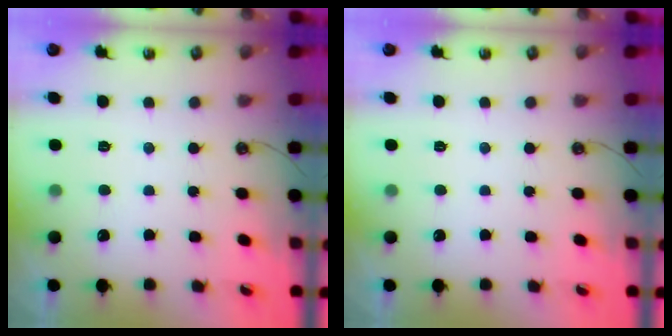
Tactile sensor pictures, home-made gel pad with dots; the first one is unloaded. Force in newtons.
{"total": 0.0}